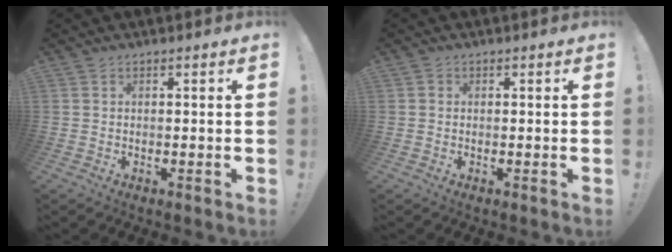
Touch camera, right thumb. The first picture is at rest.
{"total": 0.7, "force": [0.0, 0.7, 0.2], "torque": [0.004, -0.001, -0.002]}